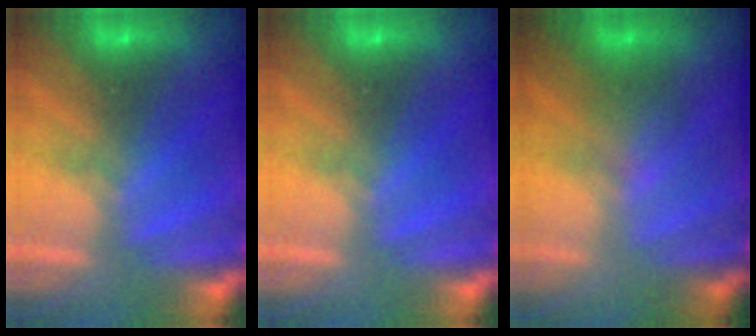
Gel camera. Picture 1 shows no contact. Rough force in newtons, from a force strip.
{"total": 0.0}
{"total": 1.8}